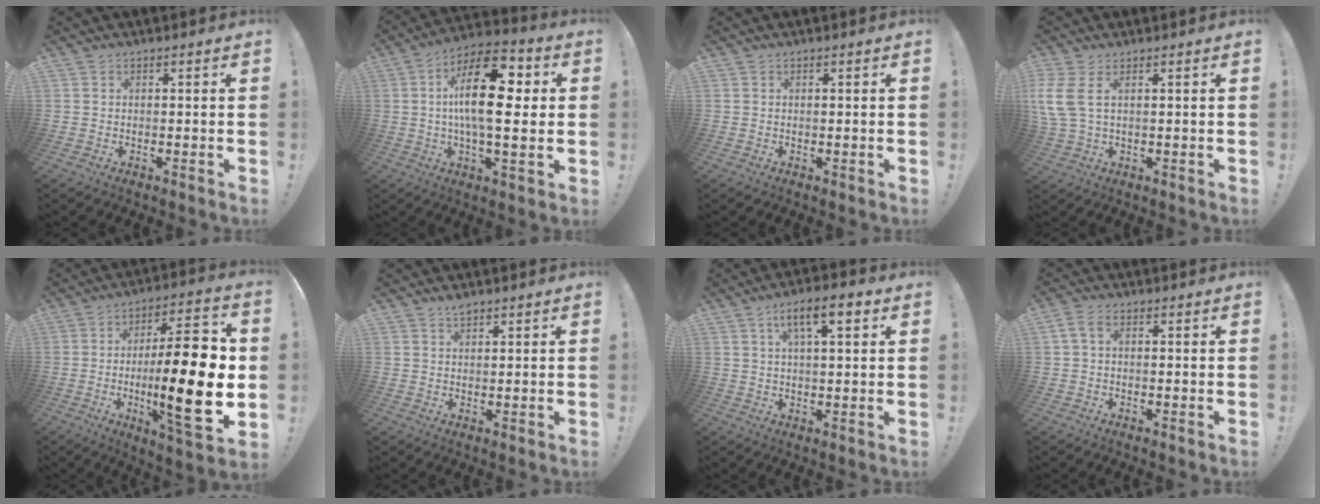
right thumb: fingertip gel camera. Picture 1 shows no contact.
{"total": 21.4, "force": [2.6, 8.4, 19.5], "torque": [-0.325, -0.002, 0.032]}
{"total": 0.0}
{"total": 6.5, "force": [2.3, 2.3, 5.6], "torque": [-0.126, -0.013, 0.046]}
{"total": 25.4, "force": [-2.1, 7.0, 24.3], "torque": [-0.392, 0.000, -0.033]}
{"total": 2.1, "force": [1.8, 0.7, 0.9], "torque": [-0.007, -0.012, 0.031]}
{"total": 8.6, "force": [3.5, 2.5, 7.4], "torque": [-0.114, -0.006, 0.055]}
{"total": 3.3, "force": [0.7, 2.0, 2.6], "torque": [-0.049, 0.008, 0.015]}